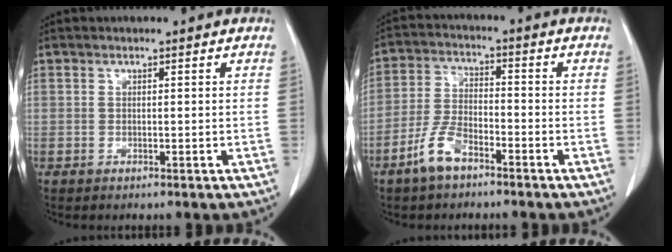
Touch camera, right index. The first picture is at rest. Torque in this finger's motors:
{"motor_torque": [0.46, -0.58, -0.08, -0.06]}